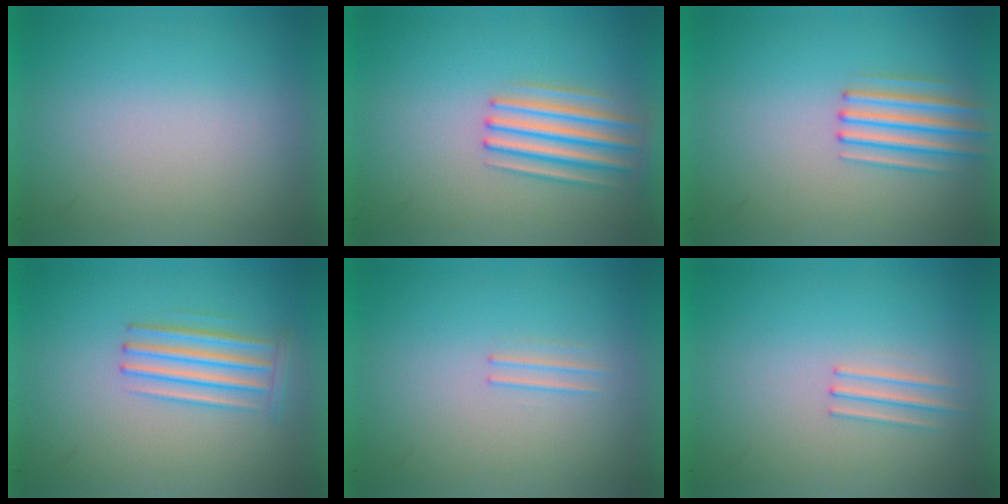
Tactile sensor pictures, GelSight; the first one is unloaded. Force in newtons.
{"total": 3.6}
{"total": 2.6}
{"total": 2.8}
{"total": 1.1}
{"total": 1.2}